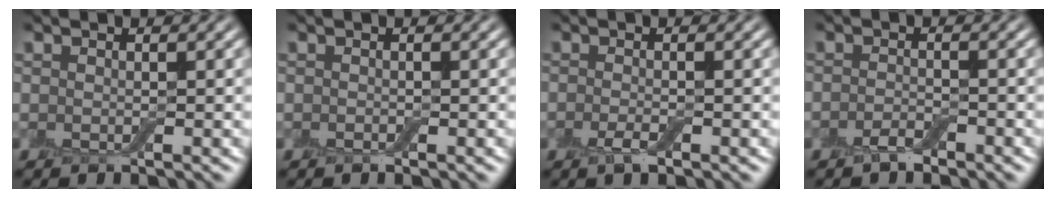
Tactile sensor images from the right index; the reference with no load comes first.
{"total": 0.0}
{"total": 1.3, "force": [-0.8, 0.3, 1.0], "torque": [-0.019, -0.003, -0.018]}
{"total": 1.4, "force": [-1.2, 0.4, 0.6], "torque": [-0.015, 0.002, -0.023]}